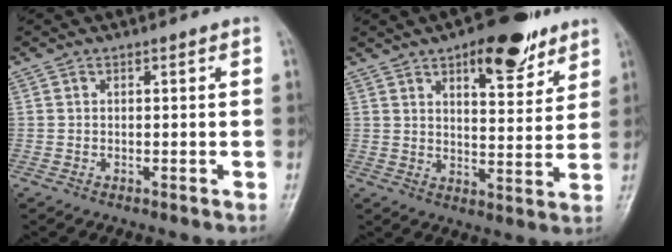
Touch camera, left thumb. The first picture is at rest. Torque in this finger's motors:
{"motor_torque": [-0.10, 0.10, -0.25, -0.35, 0.15]}